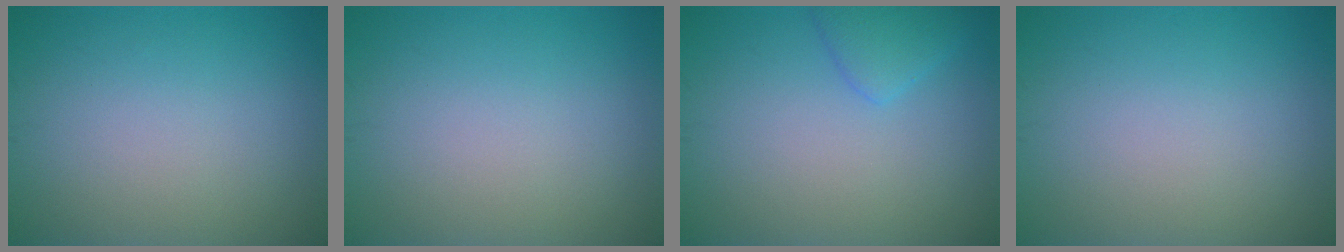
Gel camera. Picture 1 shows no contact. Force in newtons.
{"total": 0.0}
{"total": 2.0, "press": 2.0, "slide": 0.1}
{"total": 0.0}